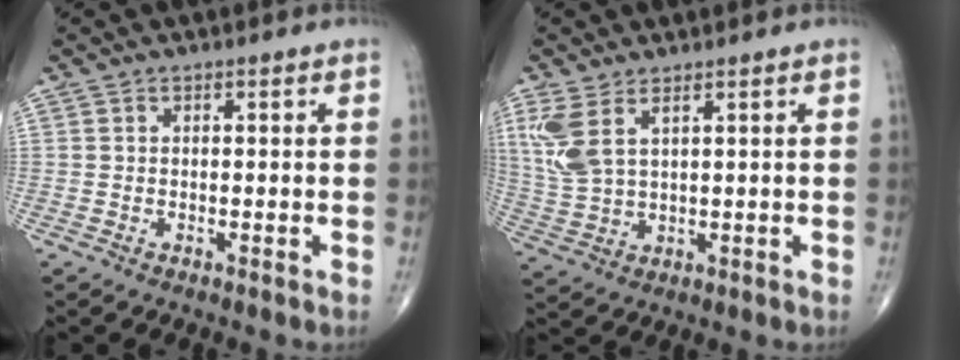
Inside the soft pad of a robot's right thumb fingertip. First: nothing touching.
{"total": 7.6, "force": [3.6, 3.3, 5.9], "torque": [-0.146, -0.006, 0.085]}